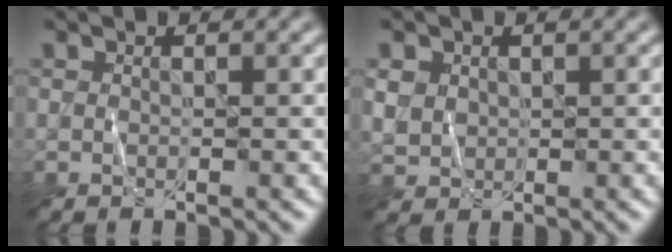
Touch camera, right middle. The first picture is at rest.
{"total": 2.0, "force": [0.6, 1.8, 0.7], "torque": [-0.019, -0.003, 0.015]}